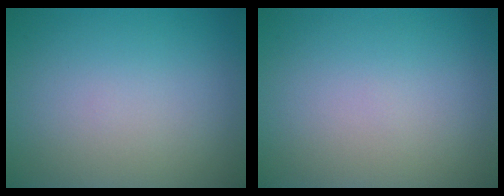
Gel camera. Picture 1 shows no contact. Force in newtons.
{"total": 0.0}